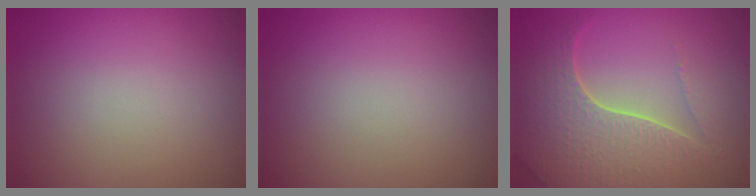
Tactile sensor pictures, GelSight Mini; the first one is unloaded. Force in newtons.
{"total": 0.0}
{"total": 7.4, "press": 5.3, "slide": 5.2}